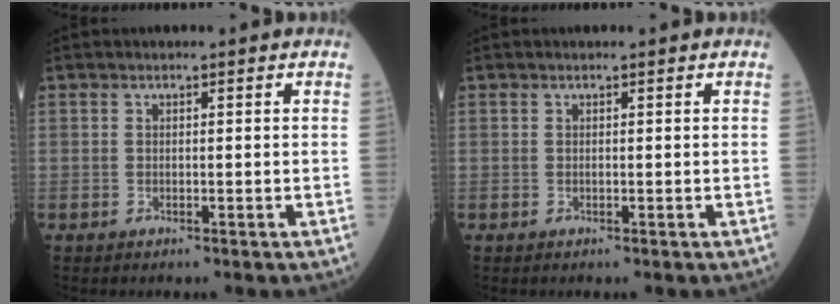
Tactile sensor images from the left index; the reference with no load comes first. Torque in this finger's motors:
{"motor_torque": [0.17, 0.00, -0.03, -0.01]}